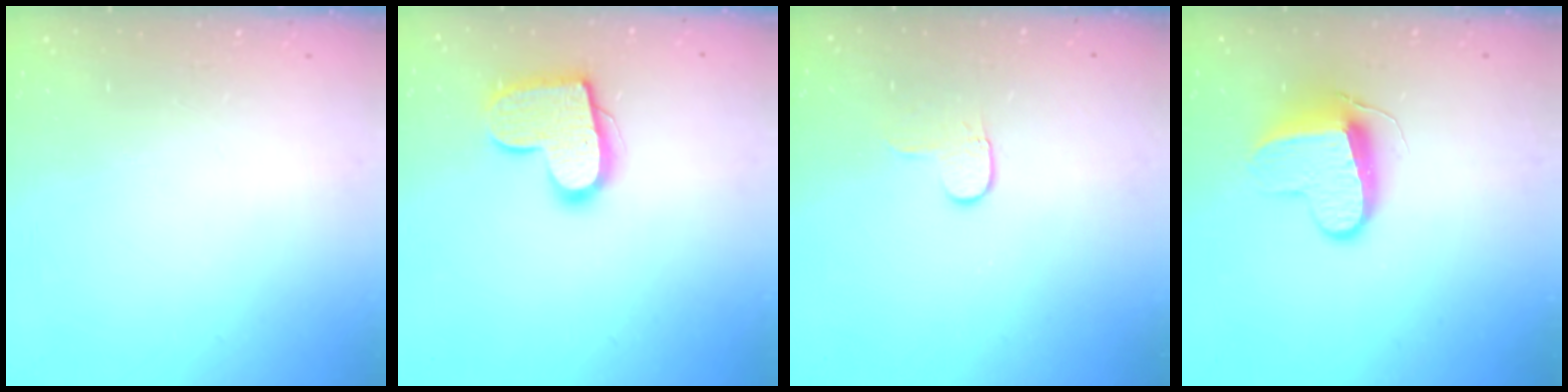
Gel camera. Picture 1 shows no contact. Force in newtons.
{"total": 13.9, "press": 13.9, "slide": 0.9}
{"total": 3.9, "press": 3.9, "slide": 0.5}
{"total": 9.2, "press": 9.2, "slide": 0.3}